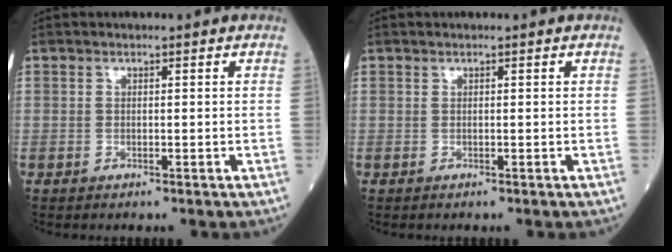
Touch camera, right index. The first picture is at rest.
{"total": 0.0}